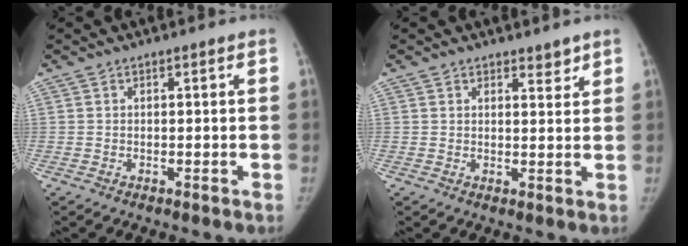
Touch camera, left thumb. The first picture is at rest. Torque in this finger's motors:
{"motor_torque": [0.49, -0.35, 0.41, -0.73, -0.03]}